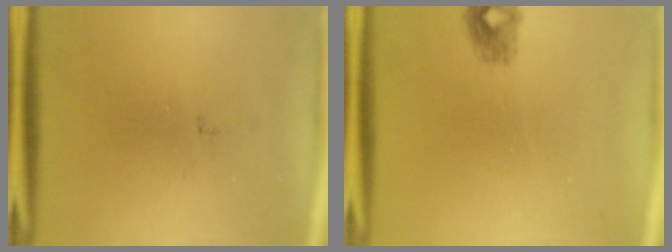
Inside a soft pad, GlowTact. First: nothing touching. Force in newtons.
{"total": 1.5}